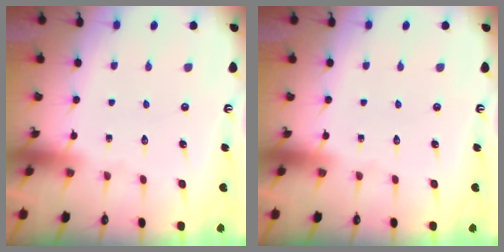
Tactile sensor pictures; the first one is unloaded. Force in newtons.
{"total": 0.0}